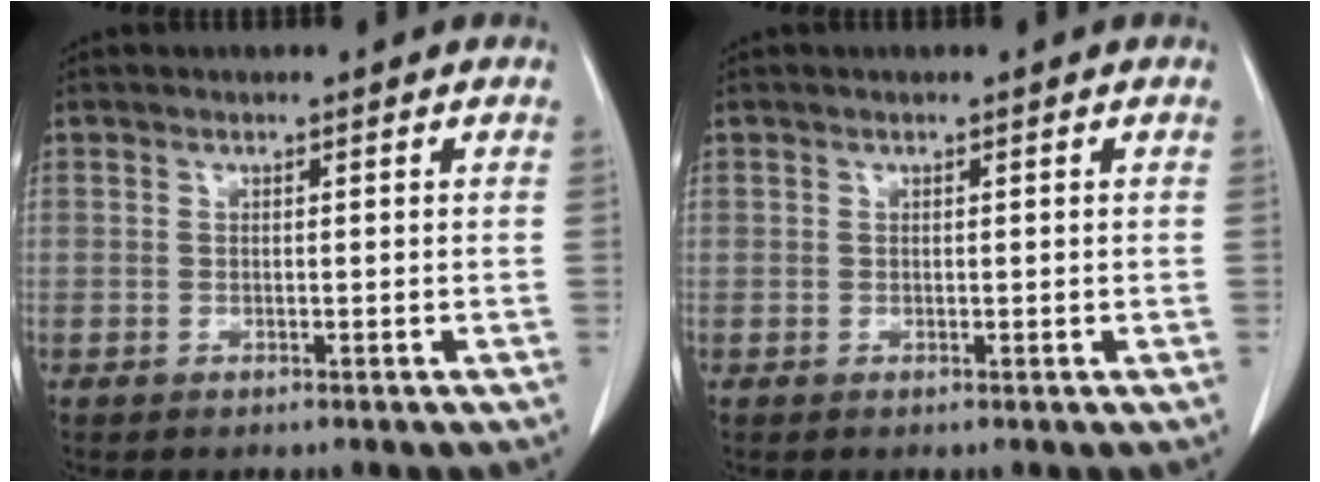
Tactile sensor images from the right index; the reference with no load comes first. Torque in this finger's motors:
{"motor_torque": [-0.21, 0.13, -0.02, 0.00]}